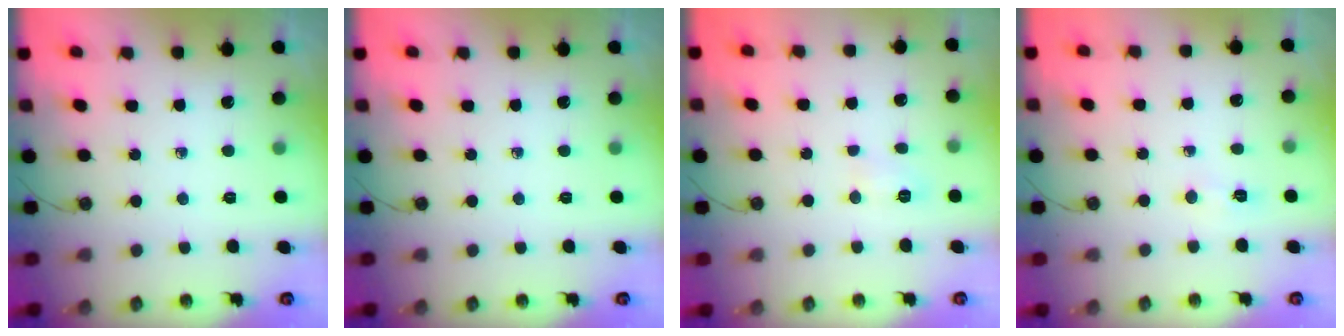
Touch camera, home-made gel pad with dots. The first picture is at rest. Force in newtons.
{"total": 0.0}
{"total": 5.5, "press": 5.5, "slide": 0.6}
{"total": 3.1, "press": 2.8, "slide": 1.3}